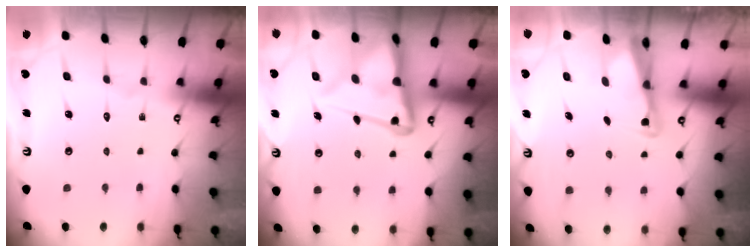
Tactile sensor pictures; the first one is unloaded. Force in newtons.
{"total": 16.9, "press": 16.9, "slide": 1.6}
{"total": 2.4, "press": 2.4, "slide": 0.5}